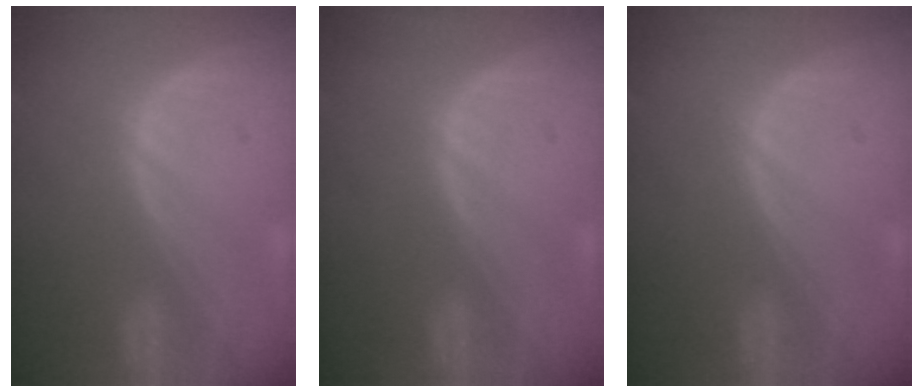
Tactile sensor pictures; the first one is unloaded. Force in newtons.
{"total": 0.0}
{"total": 0.0}